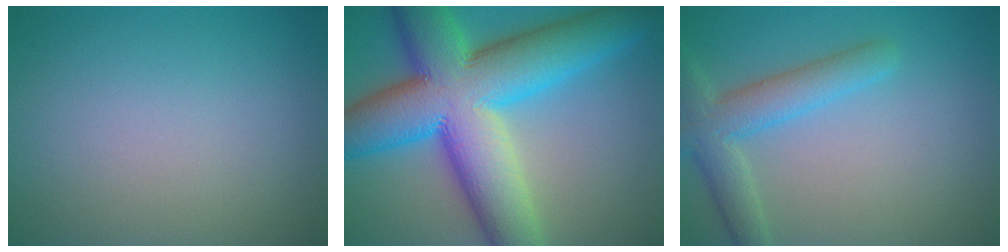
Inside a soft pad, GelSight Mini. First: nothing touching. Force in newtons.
{"total": 15.9, "press": 15.9, "slide": 0.5}
{"total": 4.4, "press": 4.4, "slide": 0.2}